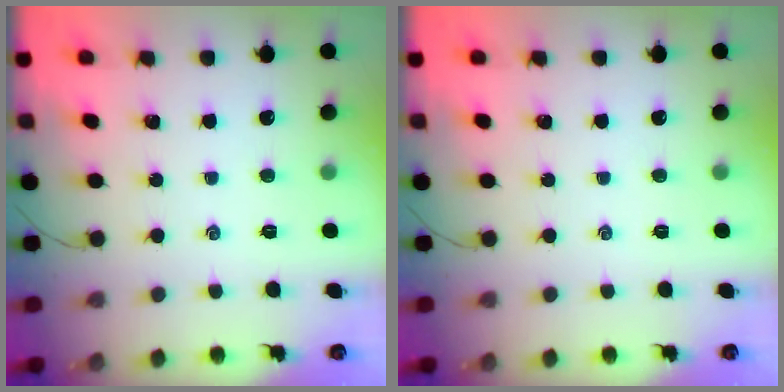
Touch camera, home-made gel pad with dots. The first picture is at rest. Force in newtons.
{"total": 0.0}